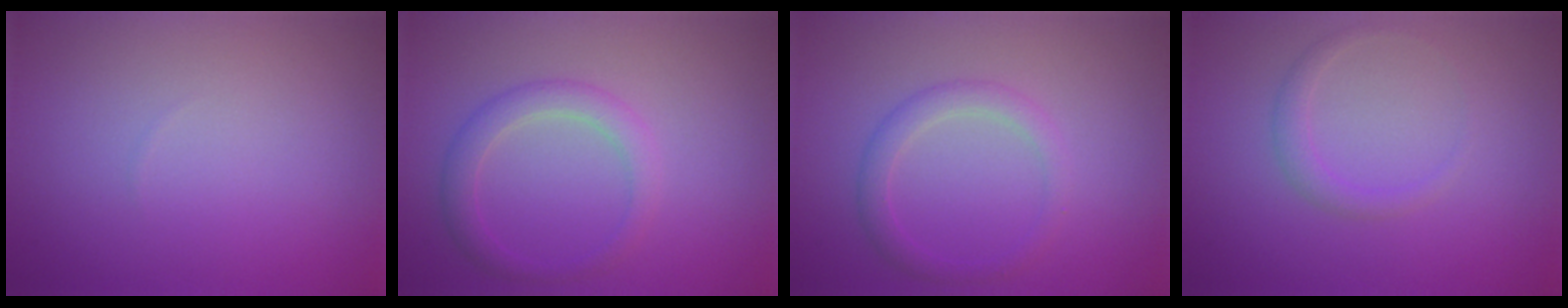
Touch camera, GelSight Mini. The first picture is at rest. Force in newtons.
{"total": 2.5, "press": 2.5, "slide": 0.1}
{"total": 2.2, "press": 2.2, "slide": 0.2}
{"total": 1.3, "press": 1.3, "slide": 0.0}